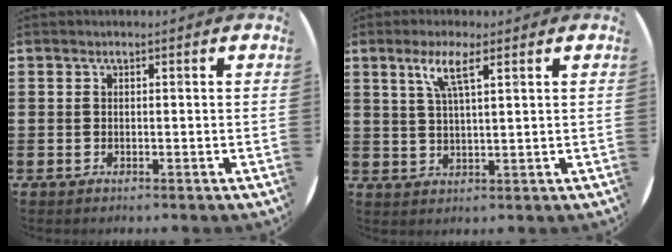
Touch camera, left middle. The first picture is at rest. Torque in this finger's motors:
{"motor_torque": [0.62, -0.30, 0.15, 0.10]}